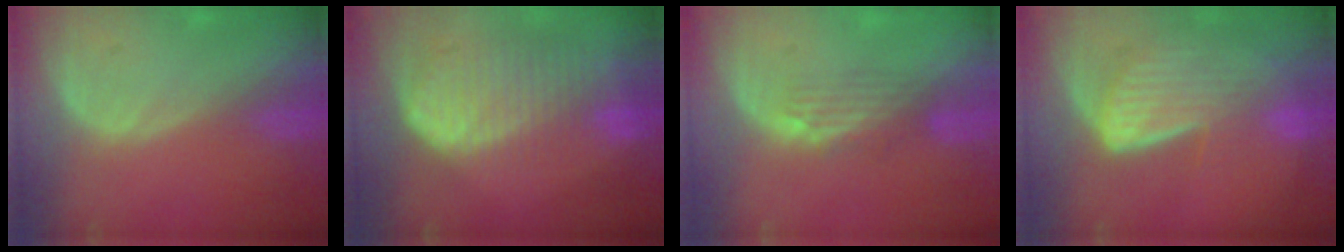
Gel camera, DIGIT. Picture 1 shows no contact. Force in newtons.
{"total": 10.2, "press": 8.8, "slide": 5.2}
{"total": 3.3, "press": 3.0, "slide": 1.3}
{"total": 7.8, "press": 7.3, "slide": 2.9}